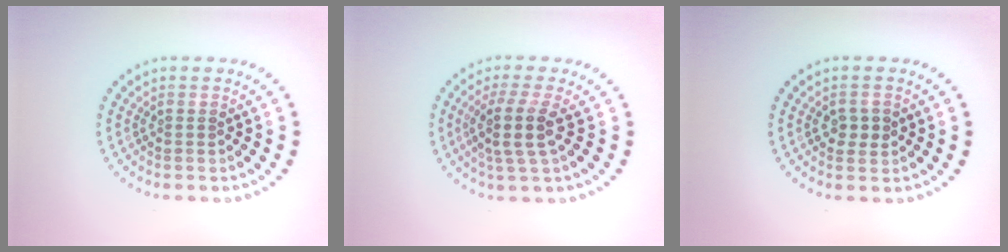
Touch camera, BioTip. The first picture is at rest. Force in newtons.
{"total": 3.3, "press": 2.7, "slide": 1.9}
{"total": 1.9, "press": 1.9, "slide": 0.1}